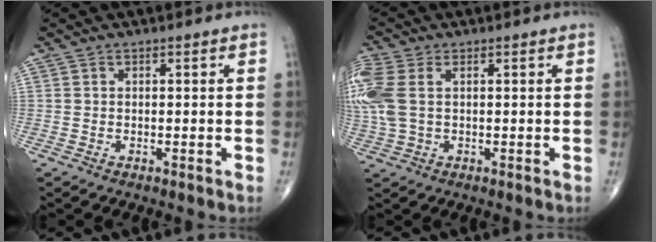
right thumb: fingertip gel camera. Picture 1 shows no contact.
{"total": 10.2, "force": [2.0, 6.1, 7.9], "torque": [-0.233, 0.020, 0.045]}